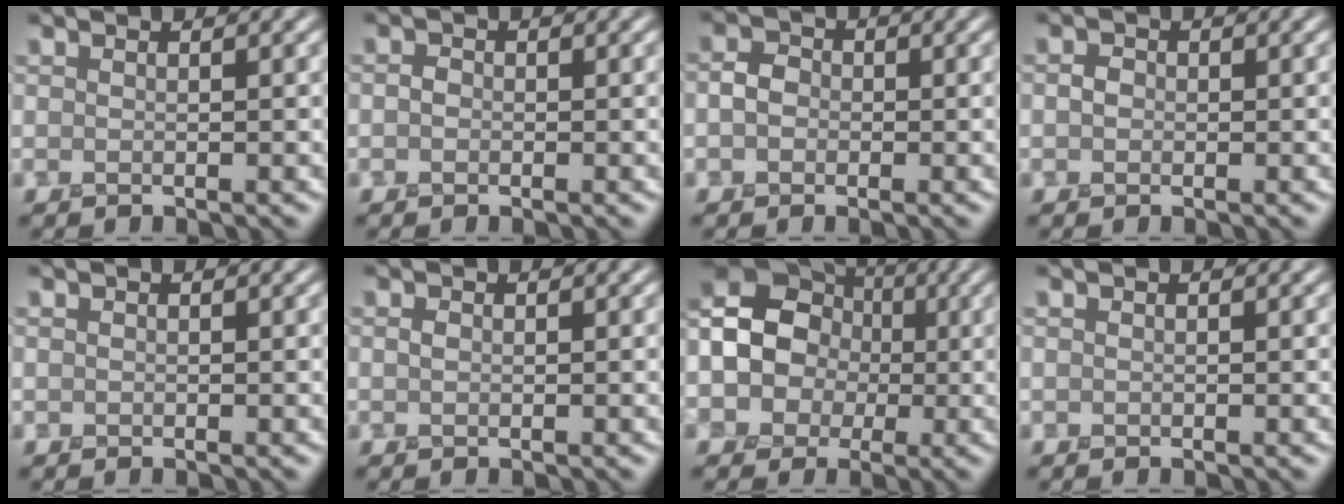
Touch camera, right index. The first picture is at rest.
{"total": 0.8, "force": [-0.2, 0.7, 0.3], "torque": [-0.003, 0.005, -0.005]}
{"total": 1.7, "force": [-0.2, 1.6, 0.7], "torque": [-0.009, 0.005, -0.010]}
{"total": 1.1, "force": [-0.1, 1.0, 0.5], "torque": [-0.006, 0.005, -0.005]}
{"total": 0.0}
{"total": 0.6, "force": [0.1, 0.5, 0.3], "torque": [-0.006, 0.004, 0.002]}
{"total": 10.7, "force": [-0.5, 9.4, 5.1], "torque": [-0.103, 0.030, -0.046]}
{"total": 0.0}